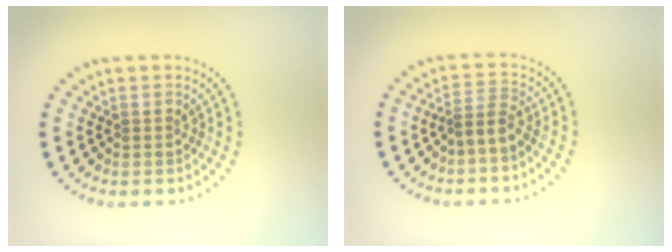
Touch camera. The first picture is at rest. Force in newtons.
{"total": 2.0, "press": 1.3, "slide": 1.5}